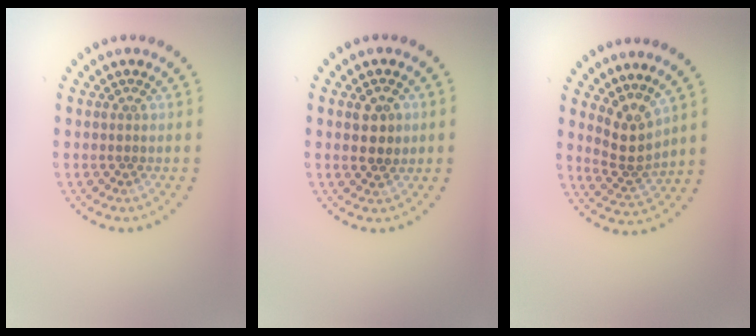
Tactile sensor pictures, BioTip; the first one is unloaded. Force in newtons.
{"total": 2.6, "press": 2.5, "slide": 0.3}
{"total": 3.0, "press": 2.2, "slide": 2.1}